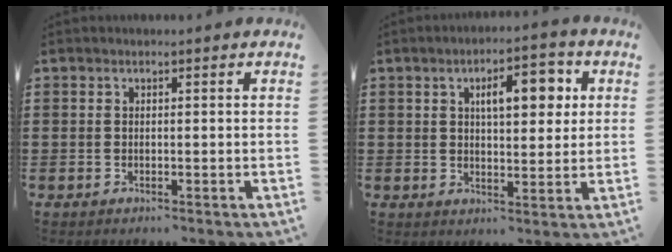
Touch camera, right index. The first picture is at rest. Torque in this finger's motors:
{"motor_torque": [0.63, -0.19, 0.33, 0.10]}